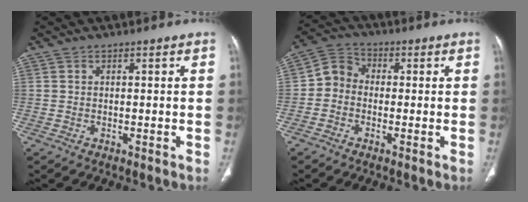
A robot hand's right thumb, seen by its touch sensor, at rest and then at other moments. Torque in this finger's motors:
{"motor_torque": [-0.34, 0.15, -0.29, -0.20, 0.08]}